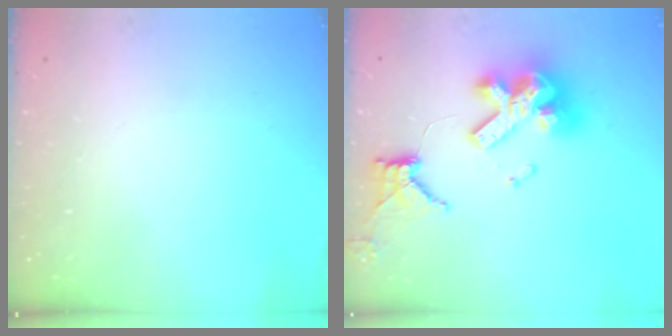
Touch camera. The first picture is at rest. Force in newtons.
{"total": 16.7, "press": 16.6, "slide": 1.9}